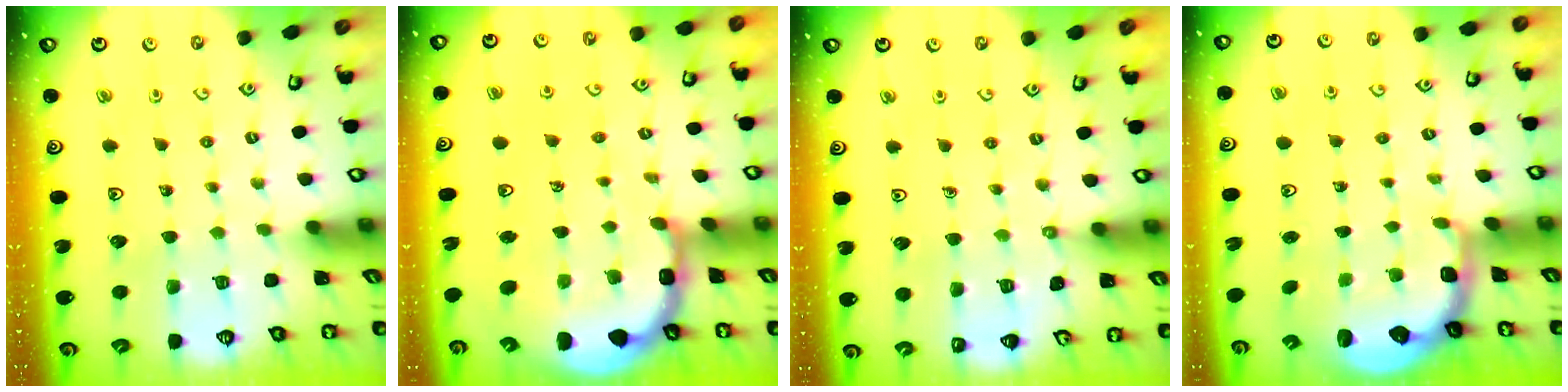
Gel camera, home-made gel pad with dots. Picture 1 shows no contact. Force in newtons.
{"total": 5.9, "press": 5.7, "slide": 1.3}
{"total": 5.1, "press": 4.8, "slide": 1.6}
{"total": 2.3, "press": 1.7, "slide": 1.5}